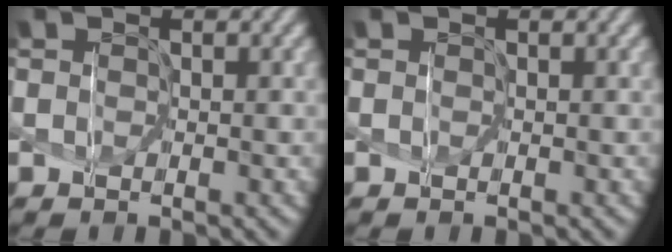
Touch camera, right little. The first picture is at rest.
{"total": 0.0}